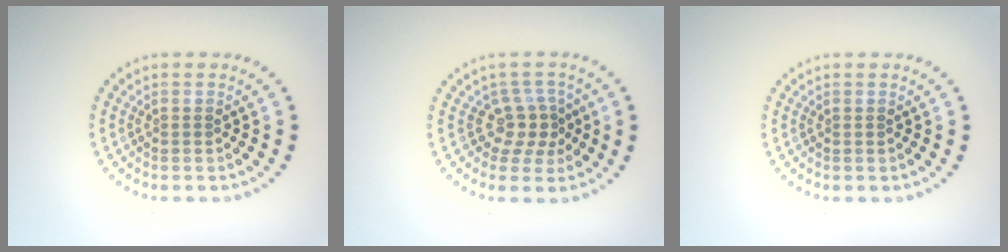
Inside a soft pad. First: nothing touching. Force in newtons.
{"total": 2.9, "press": 2.1, "slide": 2.0}
{"total": 0.0}